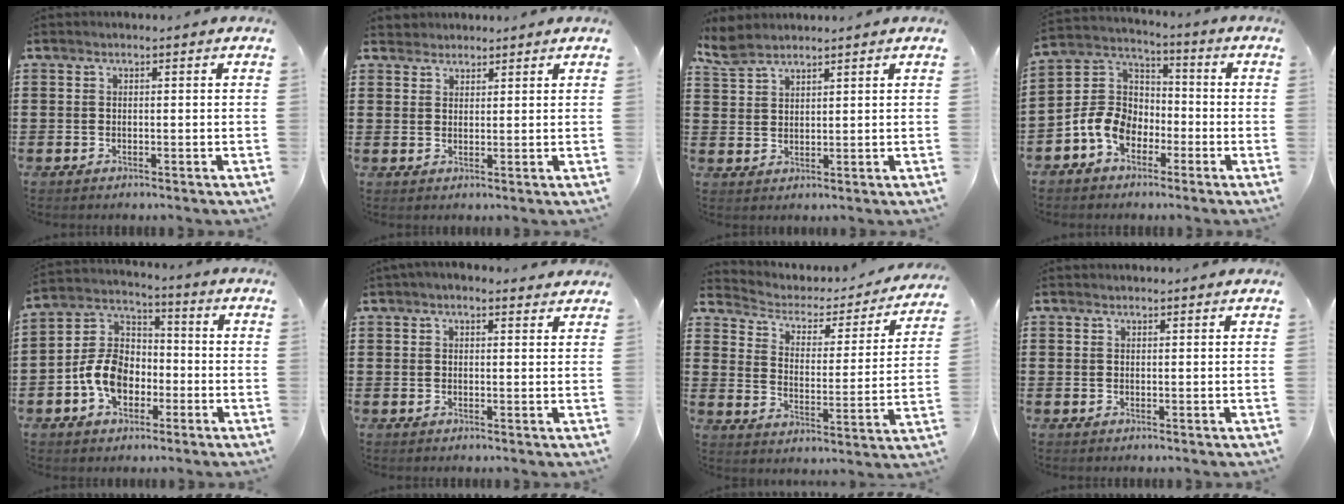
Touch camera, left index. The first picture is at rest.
{"total": 2.2, "force": [2.0, 0.7, -0.3], "torque": [0.000, 0.004, 0.041]}
{"total": 4.0, "force": [3.5, 1.2, 1.5], "torque": [-0.040, -0.002, 0.065]}
{"total": 8.1, "force": [-3.7, 6.1, 3.8], "torque": [-0.121, 0.008, -0.082]}
{"total": 8.9, "force": [-3.1, 6.4, 5.3], "torque": [-0.139, 0.015, -0.066]}
{"total": 2.1, "force": [1.6, 0.8, 0.9], "torque": [-0.021, 0.006, 0.030]}
{"total": 2.7, "force": [1.8, 1.8, 0.9], "torque": [-0.035, -0.014, 0.020]}
{"total": 0.7, "force": [0.6, 0.1, 0.1], "torque": [-0.003, 0.000, 0.013]}